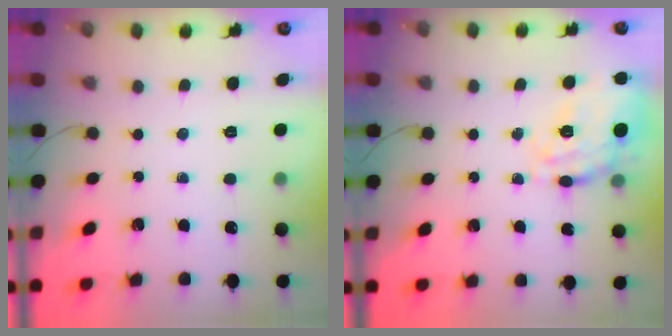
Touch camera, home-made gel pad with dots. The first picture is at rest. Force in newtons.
{"total": 20.4, "press": 20.3, "slide": 1.2}